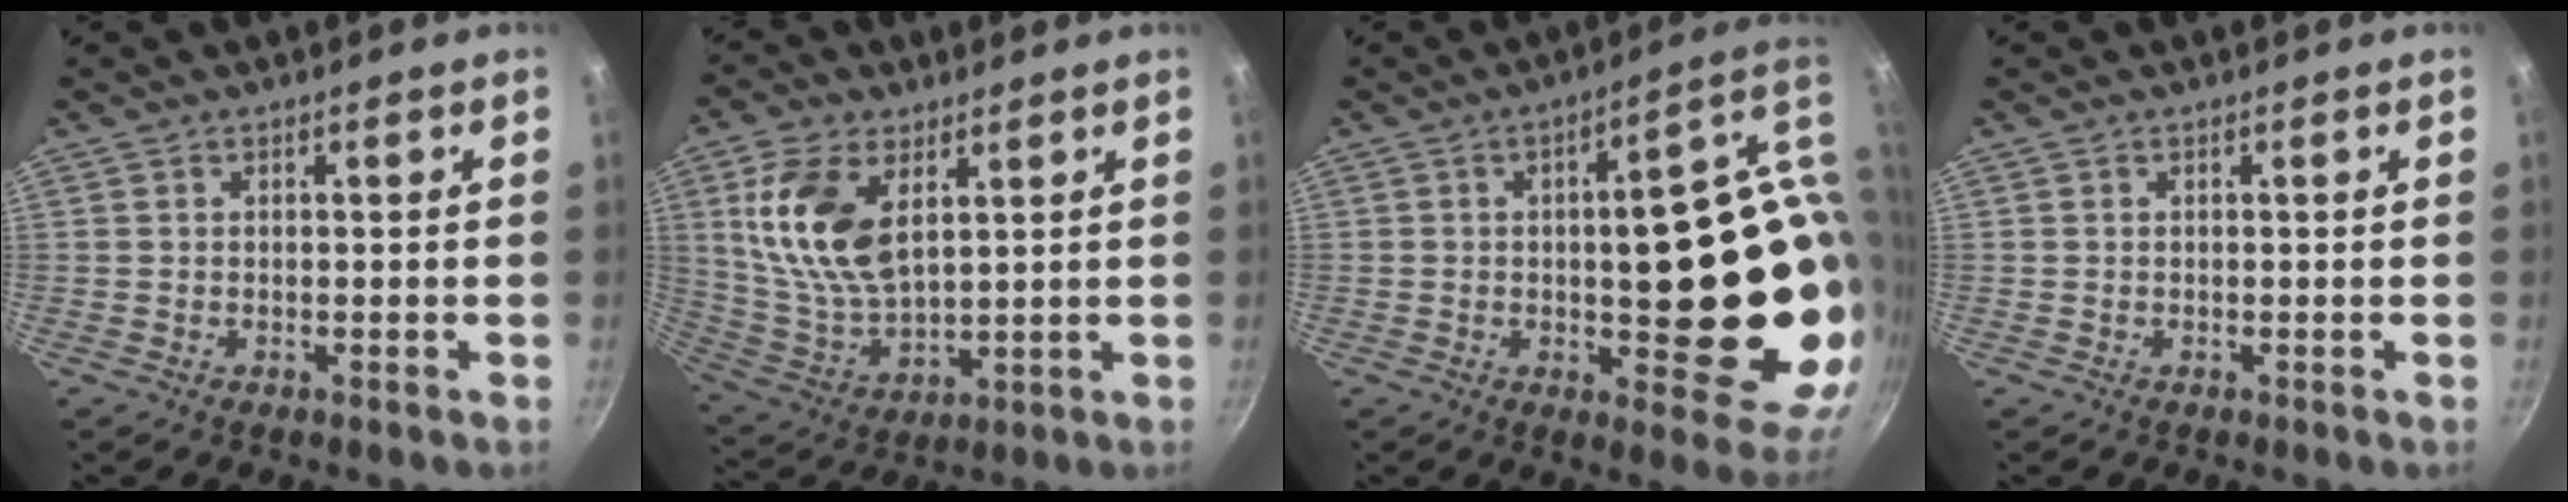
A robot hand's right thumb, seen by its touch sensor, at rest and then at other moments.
{"total": 14.9, "force": [4.9, 8.2, 11.4], "torque": [-0.217, -0.022, 0.108]}
{"total": 24.1, "force": [1.2, 9.1, 22.3], "torque": [-0.241, -0.008, 0.022]}
{"total": 0.0}